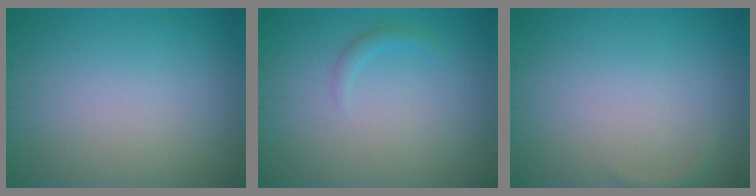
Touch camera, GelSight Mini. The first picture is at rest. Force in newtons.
{"total": 0.9, "press": 0.9, "slide": 0.0}
{"total": 0.6, "press": 0.6, "slide": 0.1}